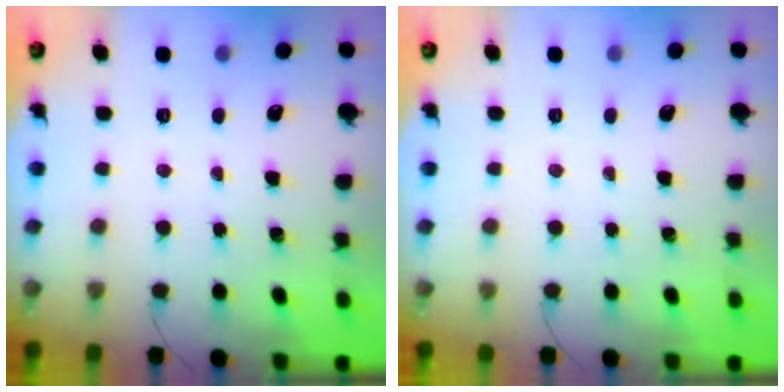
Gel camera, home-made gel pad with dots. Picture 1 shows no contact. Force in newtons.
{"total": 0.0}